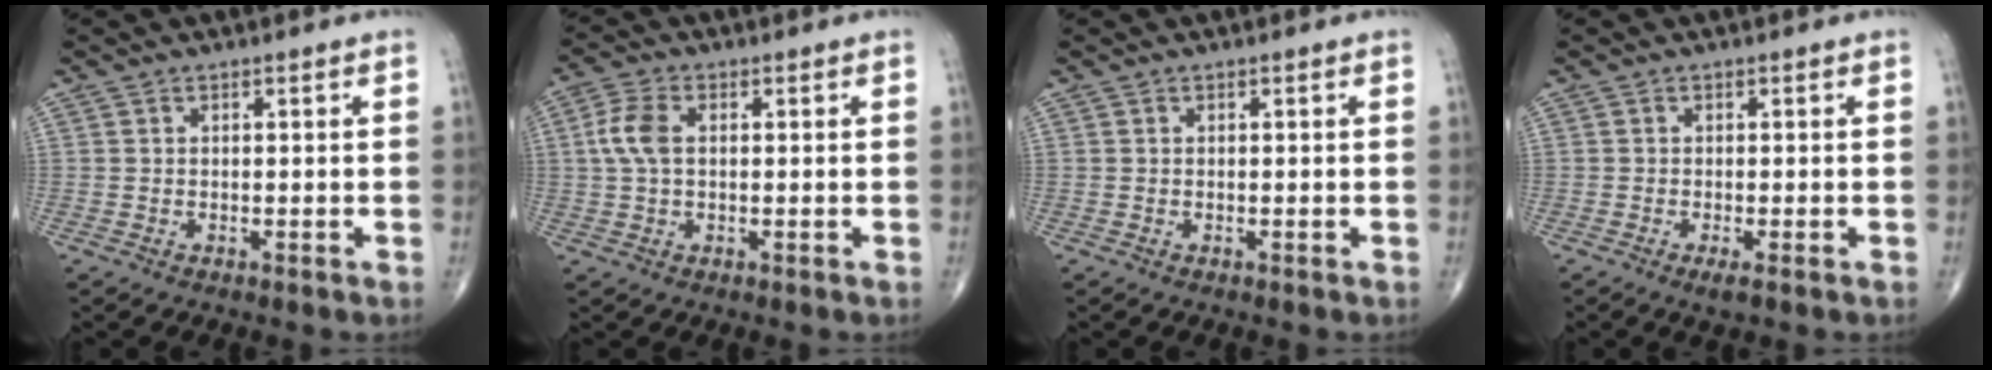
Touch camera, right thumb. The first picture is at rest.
{"total": 5.5, "force": [0.7, 3.2, 4.4], "torque": [-0.107, 0.013, 0.009]}
{"total": 0.0}
{"total": 1.7, "force": [-0.8, 0.3, 1.4], "torque": [-0.029, -0.005, -0.018]}